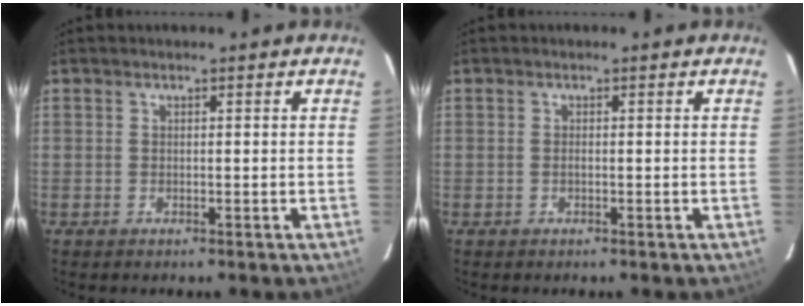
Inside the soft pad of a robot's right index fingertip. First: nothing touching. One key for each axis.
{"total": 0.0}